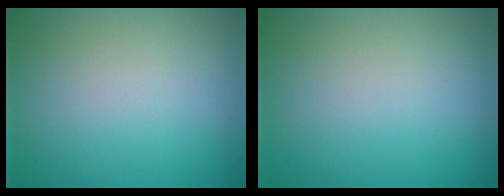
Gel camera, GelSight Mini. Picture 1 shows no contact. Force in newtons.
{"total": 0.0}